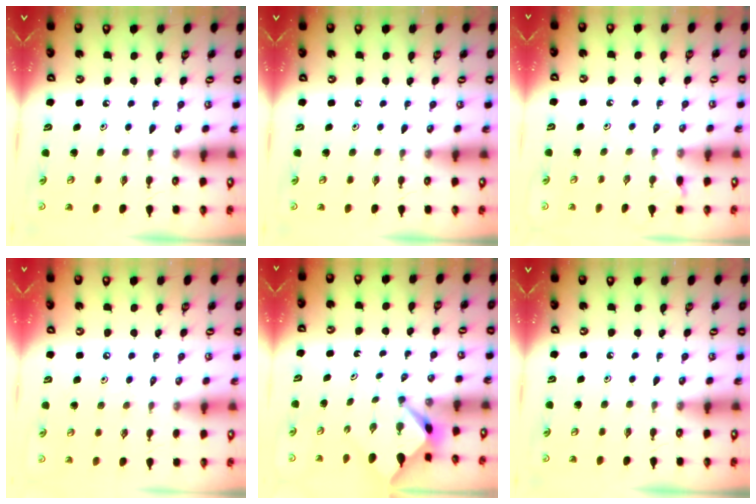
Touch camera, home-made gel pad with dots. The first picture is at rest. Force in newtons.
{"total": 0.0}
{"total": 5.4, "press": 5.3, "slide": 0.9}
{"total": 1.7, "press": 1.7, "slide": 0.4}
{"total": 2.3, "press": 2.3, "slide": 0.3}
{"total": 0.0}